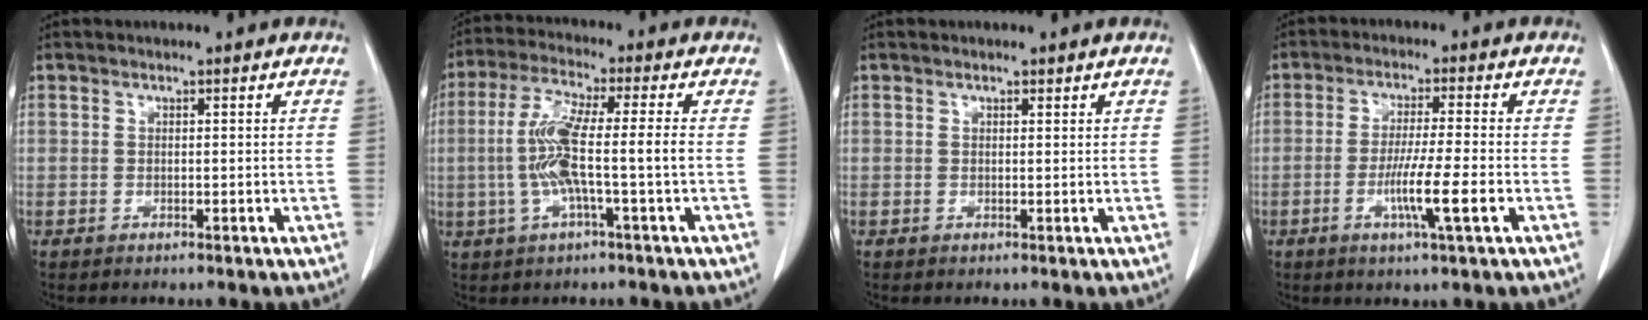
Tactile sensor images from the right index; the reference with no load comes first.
{"total": 8.9, "force": [-1.0, 0.4, 8.9], "torque": [-0.182, 0.015, -0.022]}
{"total": 0.6, "force": [0.6, 0.2, 0.2], "torque": [-0.004, -0.001, 0.009]}
{"total": 7.3, "force": [-2.3, -0.6, 6.9], "torque": [-0.121, -0.013, -0.042]}